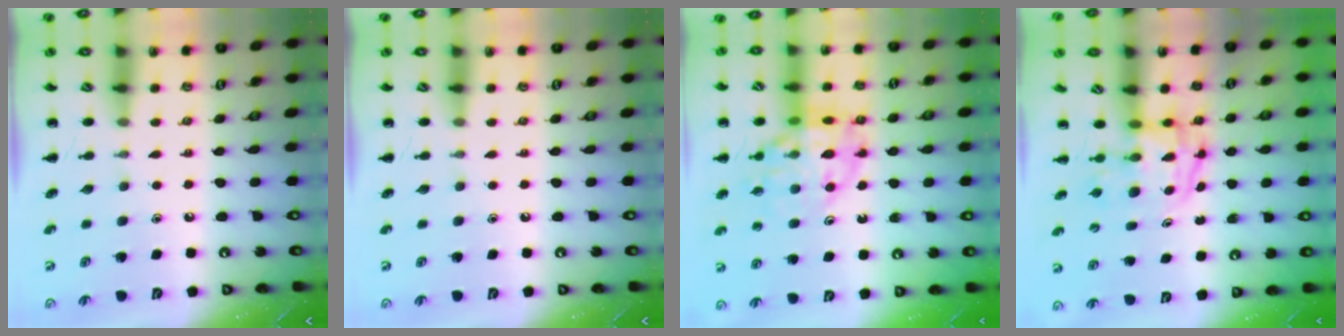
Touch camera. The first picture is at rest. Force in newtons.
{"total": 0.0}
{"total": 17.0, "press": 16.7, "slide": 3.2}
{"total": 3.8, "press": 3.8, "slide": 0.6}